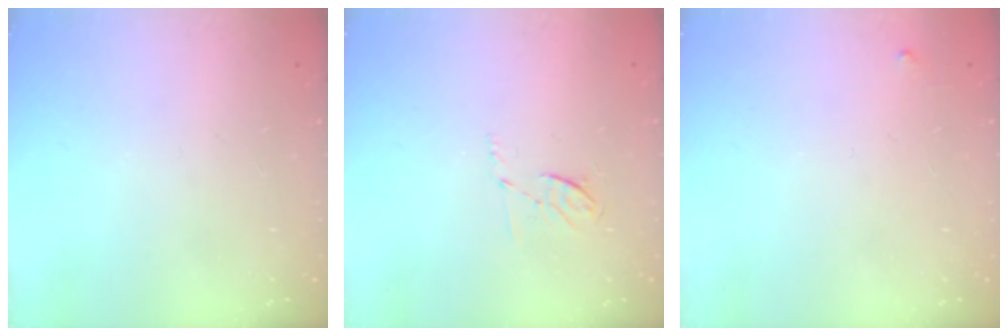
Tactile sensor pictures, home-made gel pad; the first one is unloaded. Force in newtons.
{"total": 4.4, "press": 4.2, "slide": 1.5}
{"total": 3.6, "press": 3.6, "slide": 0.4}